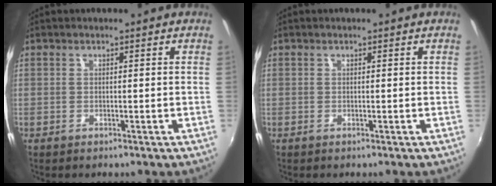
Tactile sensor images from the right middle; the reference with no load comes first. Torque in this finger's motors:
{"motor_torque": [-0.02, -0.02, 0.00, 0.00]}